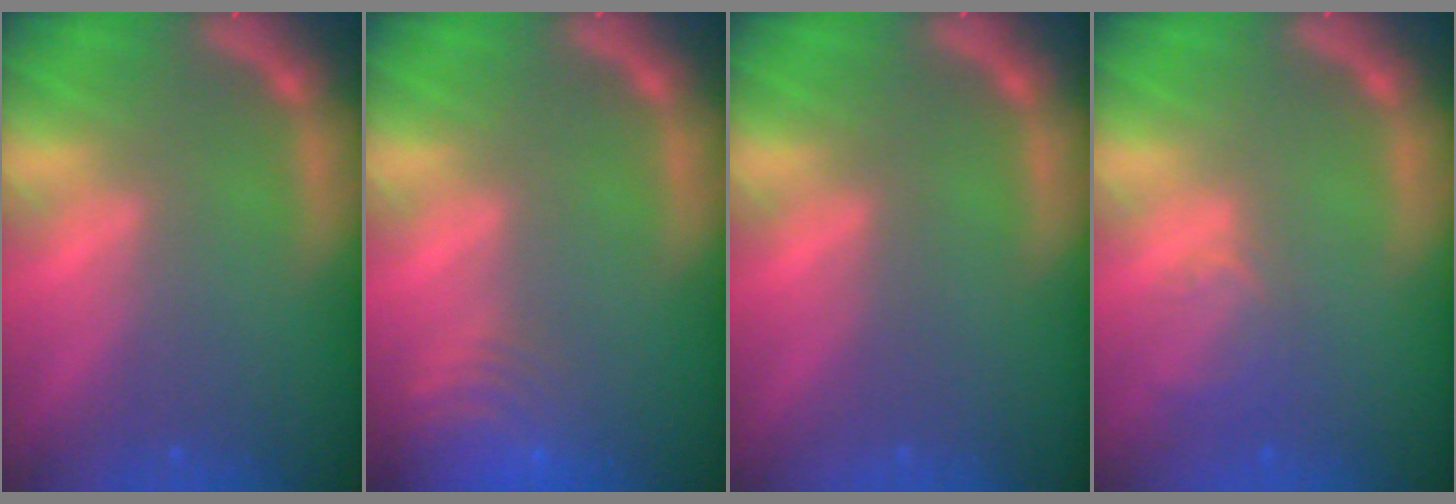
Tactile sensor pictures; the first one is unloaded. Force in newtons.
{"total": 8.0}
{"total": 0.0}
{"total": 2.5}